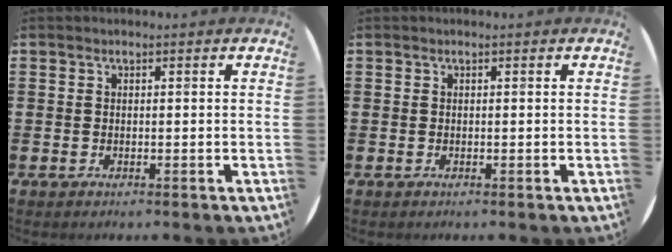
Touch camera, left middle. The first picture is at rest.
{"total": 0.0}